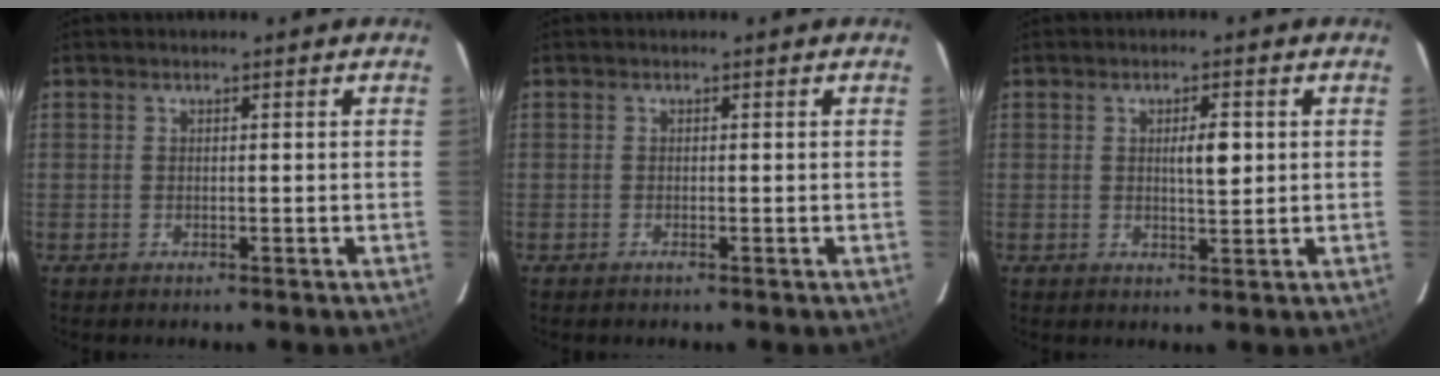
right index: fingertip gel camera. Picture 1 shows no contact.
{"total": 0.5, "force": [-0.3, -0.2, 0.3], "torque": [-0.010, -0.002, -0.006]}
{"total": 3.4, "force": [0.6, 0.8, 3.3], "torque": [-0.051, 0.000, 0.009]}